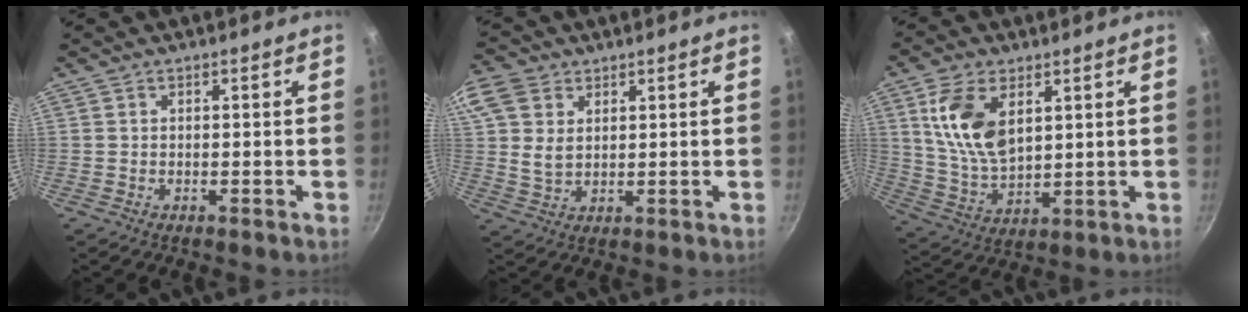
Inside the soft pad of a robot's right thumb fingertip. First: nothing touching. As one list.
[{"total": 10.0, "force": [3.9, 7.2, 5.8], "torque": [-0.112, -0.004, 0.073]}, {"total": 13.2, "force": [4.5, 7.5, 9.9], "torque": [-0.179, -0.025, 0.097]}]